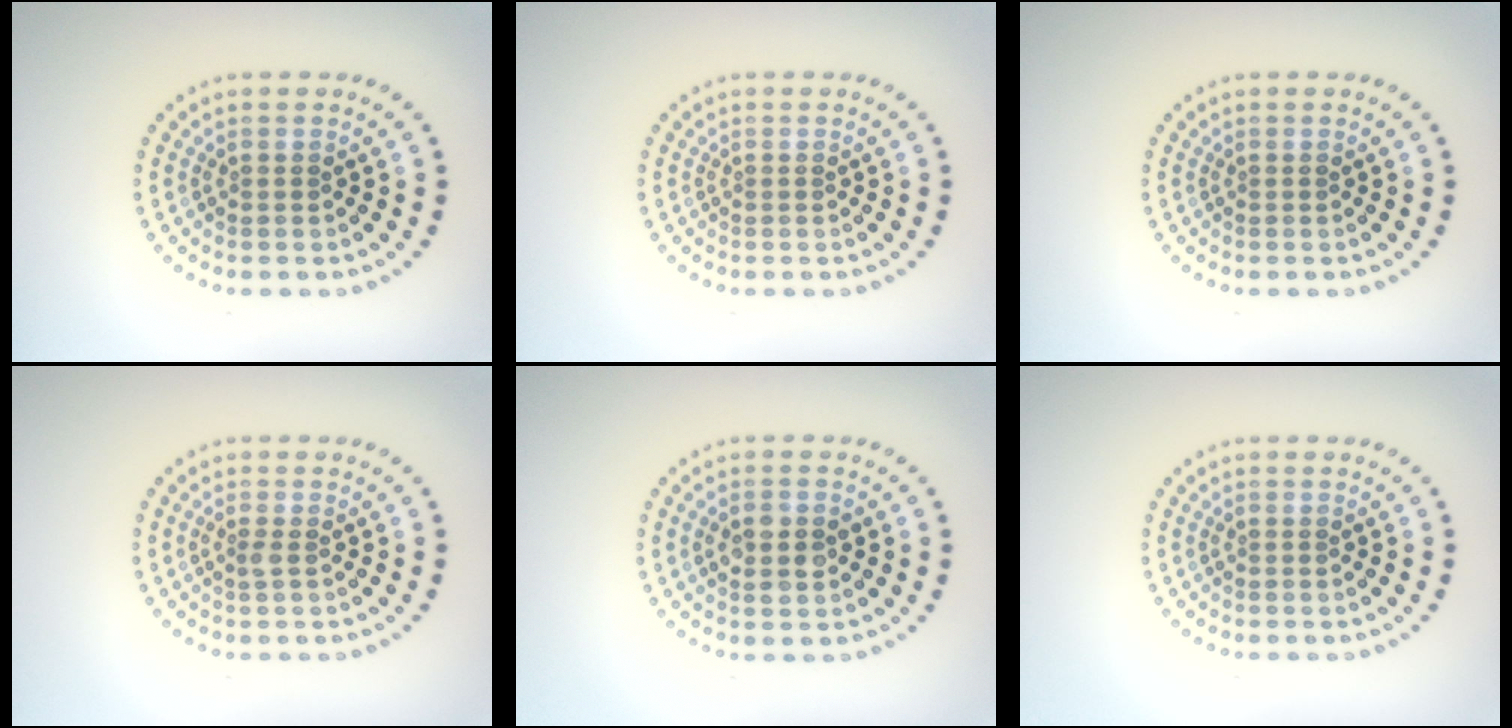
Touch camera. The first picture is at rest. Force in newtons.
{"total": 0.0}
{"total": 0.0}
{"total": 0.6, "press": 0.5, "slide": 0.3}
{"total": 2.1, "press": 2.1, "slide": 0.2}
{"total": 0.0}